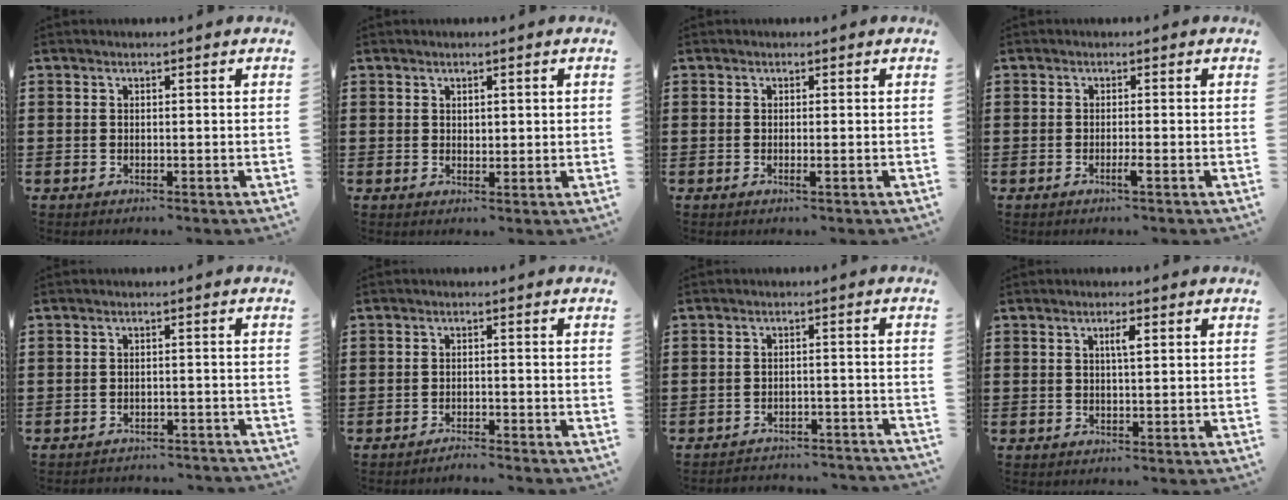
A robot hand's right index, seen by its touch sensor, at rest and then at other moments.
{"total": 1.2, "force": [0.7, 0.7, 0.6], "torque": [-0.003, 0.001, 0.011]}
{"total": 0.8, "force": [-0.3, 0.0, 0.8], "torque": [-0.022, -0.008, -0.006]}
{"total": 1.6, "force": [-0.9, 0.0, 1.4], "torque": [-0.031, -0.006, -0.018]}
{"total": 2.2, "force": [-2.2, 0.1, 0.1], "torque": [-0.008, 0.000, -0.047]}
{"total": 1.9, "force": [-1.9, -0.1, 0.3], "torque": [-0.007, 0.002, -0.037]}
{"total": 3.0, "force": [-3.0, 0.2, 0.3], "torque": [-0.012, 0.001, -0.063]}
{"total": 2.2, "force": [0.7, 0.5, 2.1], "torque": [-0.041, 0.005, 0.009]}